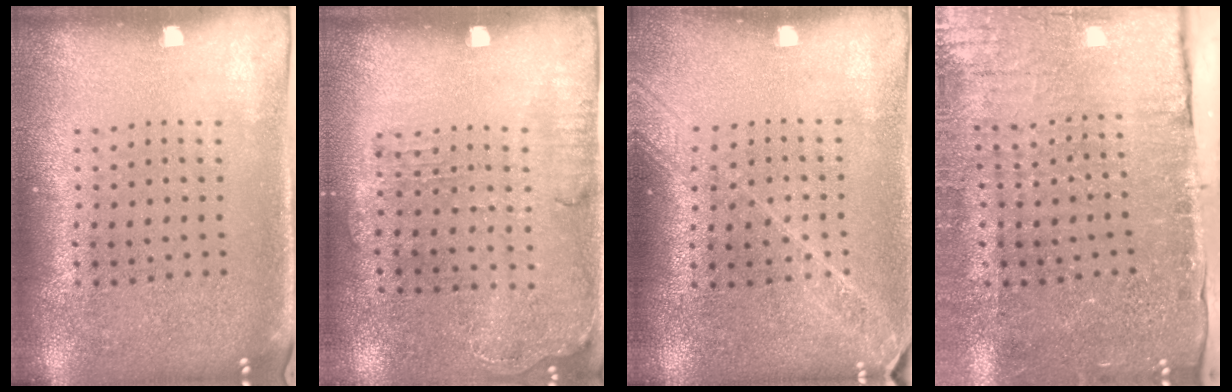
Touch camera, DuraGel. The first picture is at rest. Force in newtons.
{"total": 1.6, "press": 1.4, "slide": 0.8}
{"total": 1.7, "press": 1.4, "slide": 0.9}
{"total": 4.4, "press": 3.8, "slide": 2.2}